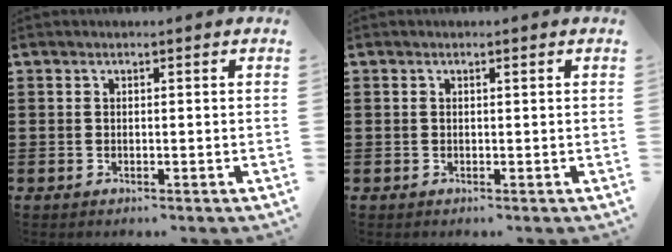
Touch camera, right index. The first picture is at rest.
{"total": 0.5, "force": [0.2, 0.1, 0.5], "torque": [-0.010, 0.000, 0.003]}